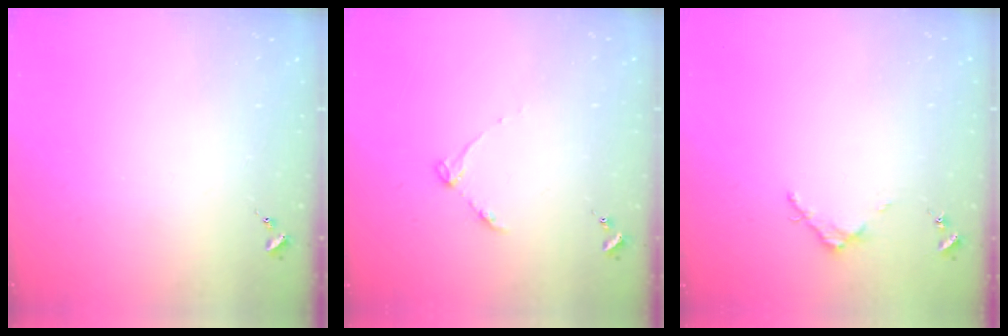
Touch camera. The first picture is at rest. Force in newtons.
{"total": 4.0, "press": 4.0, "slide": 0.5}
{"total": 3.1, "press": 3.1, "slide": 0.4}